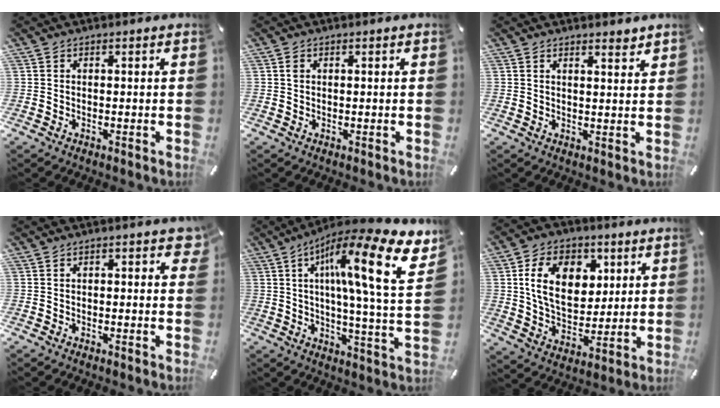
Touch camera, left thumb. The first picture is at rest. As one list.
[{"total": 0.7, "force": [0.2, 0.6, 0.3], "torque": [0.000, 0.000, 0.000]}, {"total": 2.6, "force": [2.3, 0.4, 1.0], "torque": [-0.014, -0.014, 0.041]}, {"total": 2.6, "force": [0.7, 1.2, 2.2], "torque": [-0.028, 0.000, 0.007]}, {"total": 21.1, "force": [8.8, 3.8, 18.8], "torque": [-0.301, -0.048, 0.123]}, {"total": 14.4, "force": [4.7, 10.3, 8.9], "torque": [-0.153, 0.001, 0.085]}]